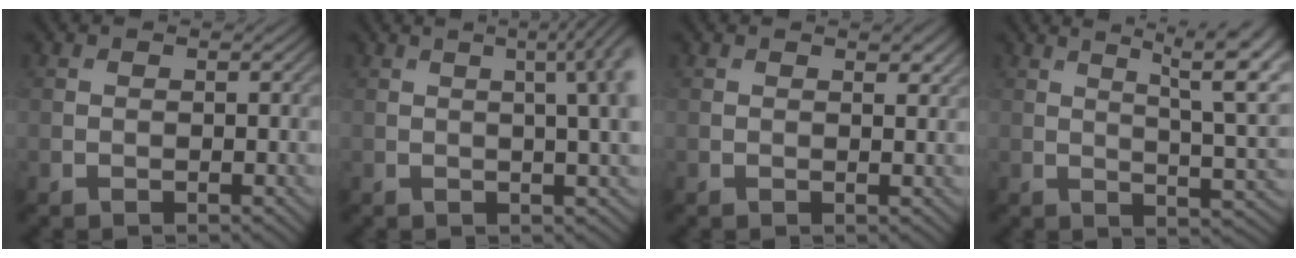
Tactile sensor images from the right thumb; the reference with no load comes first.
{"total": 7.8, "force": [1.6, 2.4, 7.2], "torque": [-0.067, 0.033, 0.006]}
{"total": 1.3, "force": [0.8, 0.4, 0.9], "torque": [-0.013, -0.003, 0.016]}
{"total": 11.4, "force": [5.5, 3.3, 9.5], "torque": [-0.122, 0.017, 0.069]}